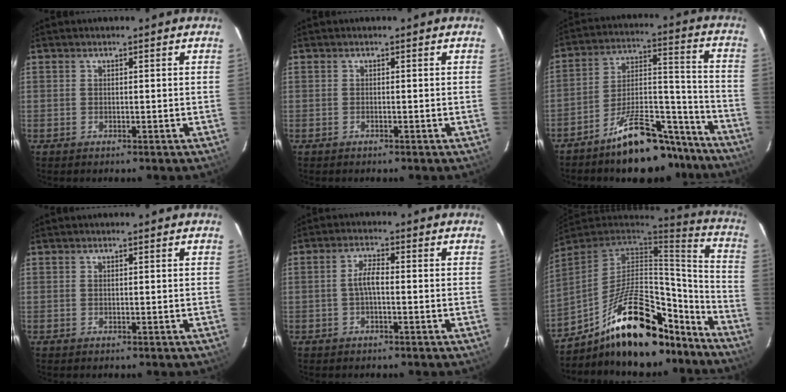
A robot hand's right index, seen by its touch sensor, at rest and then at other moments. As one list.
[{"total": 0.0}, {"total": 17.4, "force": [-14.1, 5.9, 8.3], "torque": [-0.134, 0.046, -0.206]}, {"total": 0.0}, {"total": 3.2, "force": [-0.5, 0.8, 3.1], "torque": [-0.063, 0.008, -0.009]}, {"total": 25.3, "force": [-17.4, 10.5, 15.0], "torque": [-0.247, 0.029, -0.251]}]